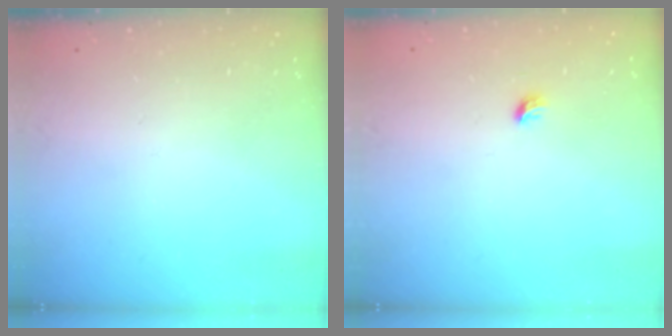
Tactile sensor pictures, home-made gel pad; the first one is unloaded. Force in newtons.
{"total": 3.6, "press": 3.5, "slide": 1.0}